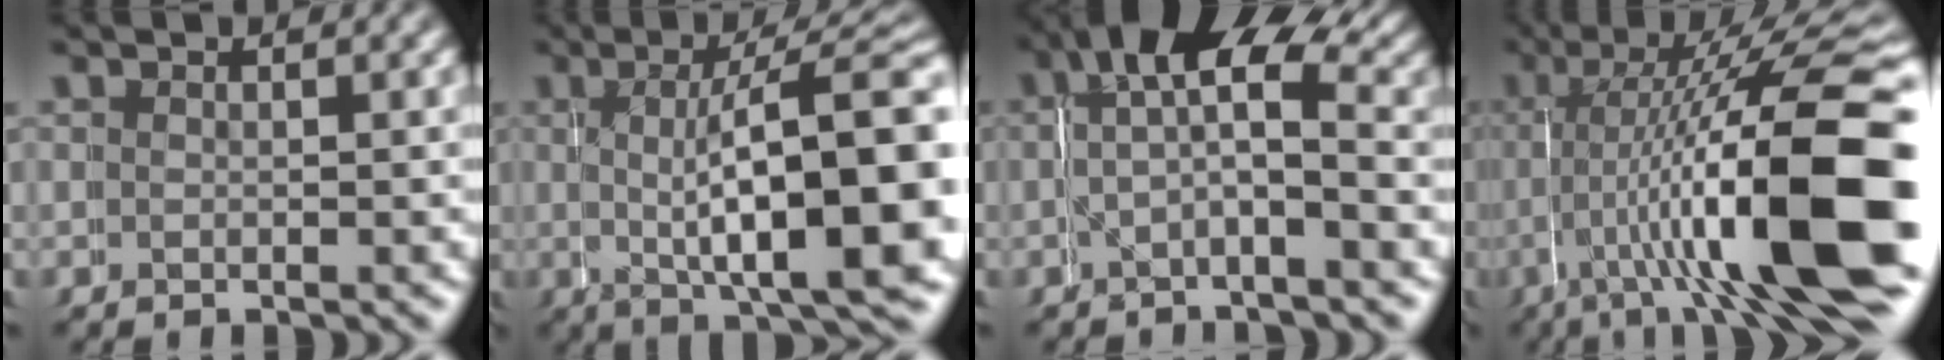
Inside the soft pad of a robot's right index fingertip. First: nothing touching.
{"total": 11.4, "force": [-0.8, 4.3, 10.5], "torque": [-0.135, -0.009, -0.004]}
{"total": 5.0, "force": [1.4, 2.9, 3.9], "torque": [-0.074, -0.010, 0.011]}
{"total": 15.6, "force": [-0.1, 5.0, 14.8], "torque": [-0.217, 0.015, -0.005]}